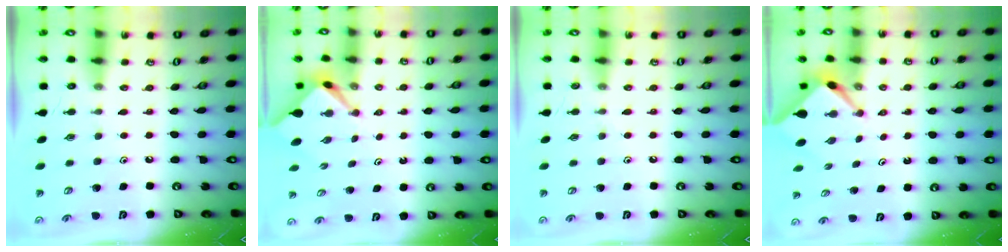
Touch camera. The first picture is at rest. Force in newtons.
{"total": 2.3, "press": 2.3, "slide": 0.3}
{"total": 2.8, "press": 2.8, "slide": 0.4}
{"total": 2.5, "press": 2.5, "slide": 0.3}